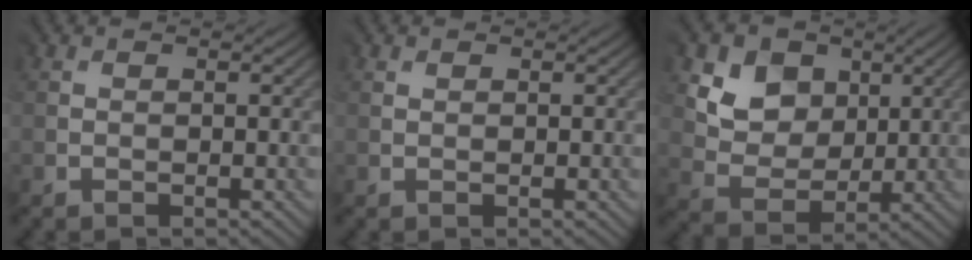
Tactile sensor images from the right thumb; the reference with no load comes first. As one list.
[{"total": 0.8, "force": [0.7, 0.3, -0.2], "torque": [0.002, -0.001, 0.015]}, {"total": 8.3, "force": [4.5, 6.3, 2.9], "torque": [-0.086, -0.011, 0.091]}]